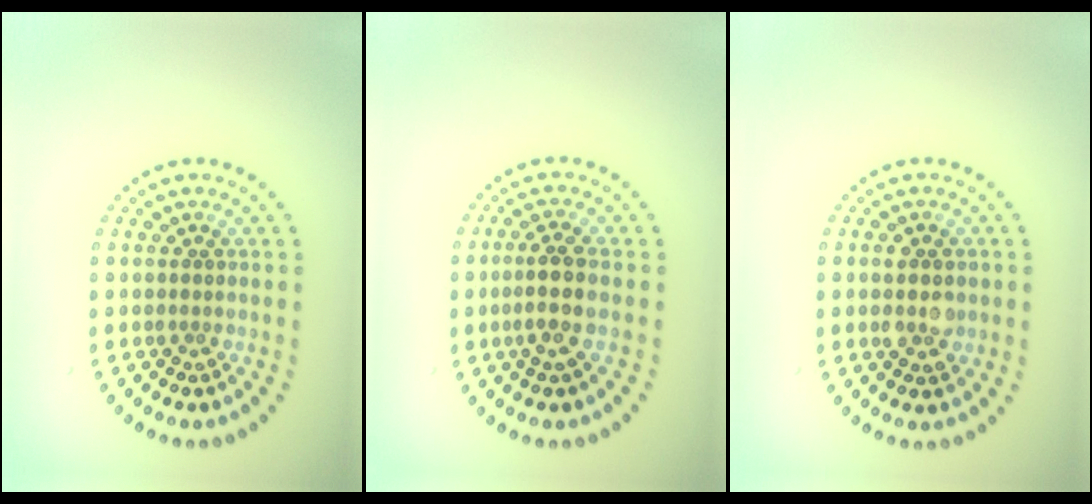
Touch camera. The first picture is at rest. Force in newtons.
{"total": 2.7, "press": 2.3, "slide": 1.5}
{"total": 2.8, "press": 2.8, "slide": 0.1}